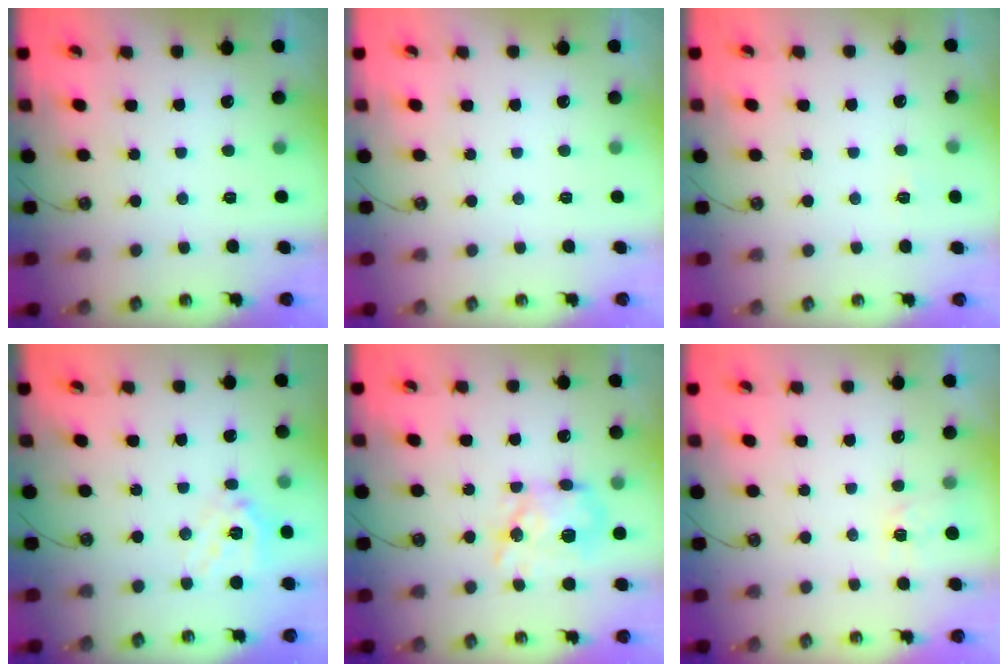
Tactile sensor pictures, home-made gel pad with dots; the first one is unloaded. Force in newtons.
{"total": 0.0}
{"total": 4.2, "press": 4.2, "slide": 0.5}
{"total": 14.2, "press": 14.1, "slide": 2.1}
{"total": 12.2, "press": 12.1, "slide": 1.0}
{"total": 3.6, "press": 3.5, "slide": 0.4}